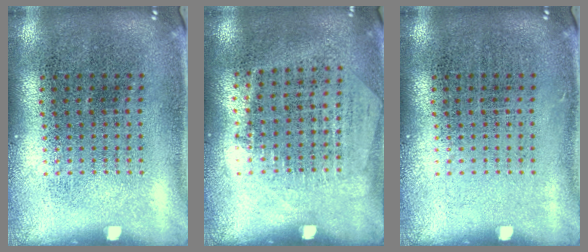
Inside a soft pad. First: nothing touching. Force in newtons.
{"total": 1.3, "press": 1.1, "slide": 0.6}
{"total": 0.0}